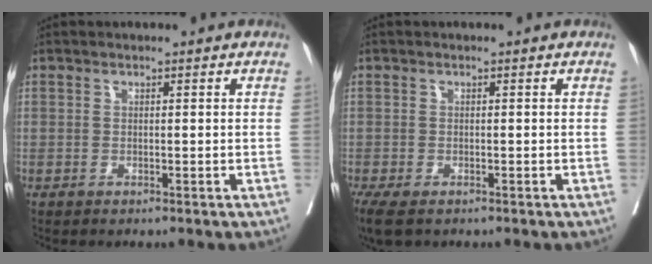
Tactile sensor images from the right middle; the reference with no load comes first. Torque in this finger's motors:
{"motor_torque": [0.64, -0.58, 0.14, 0.05]}